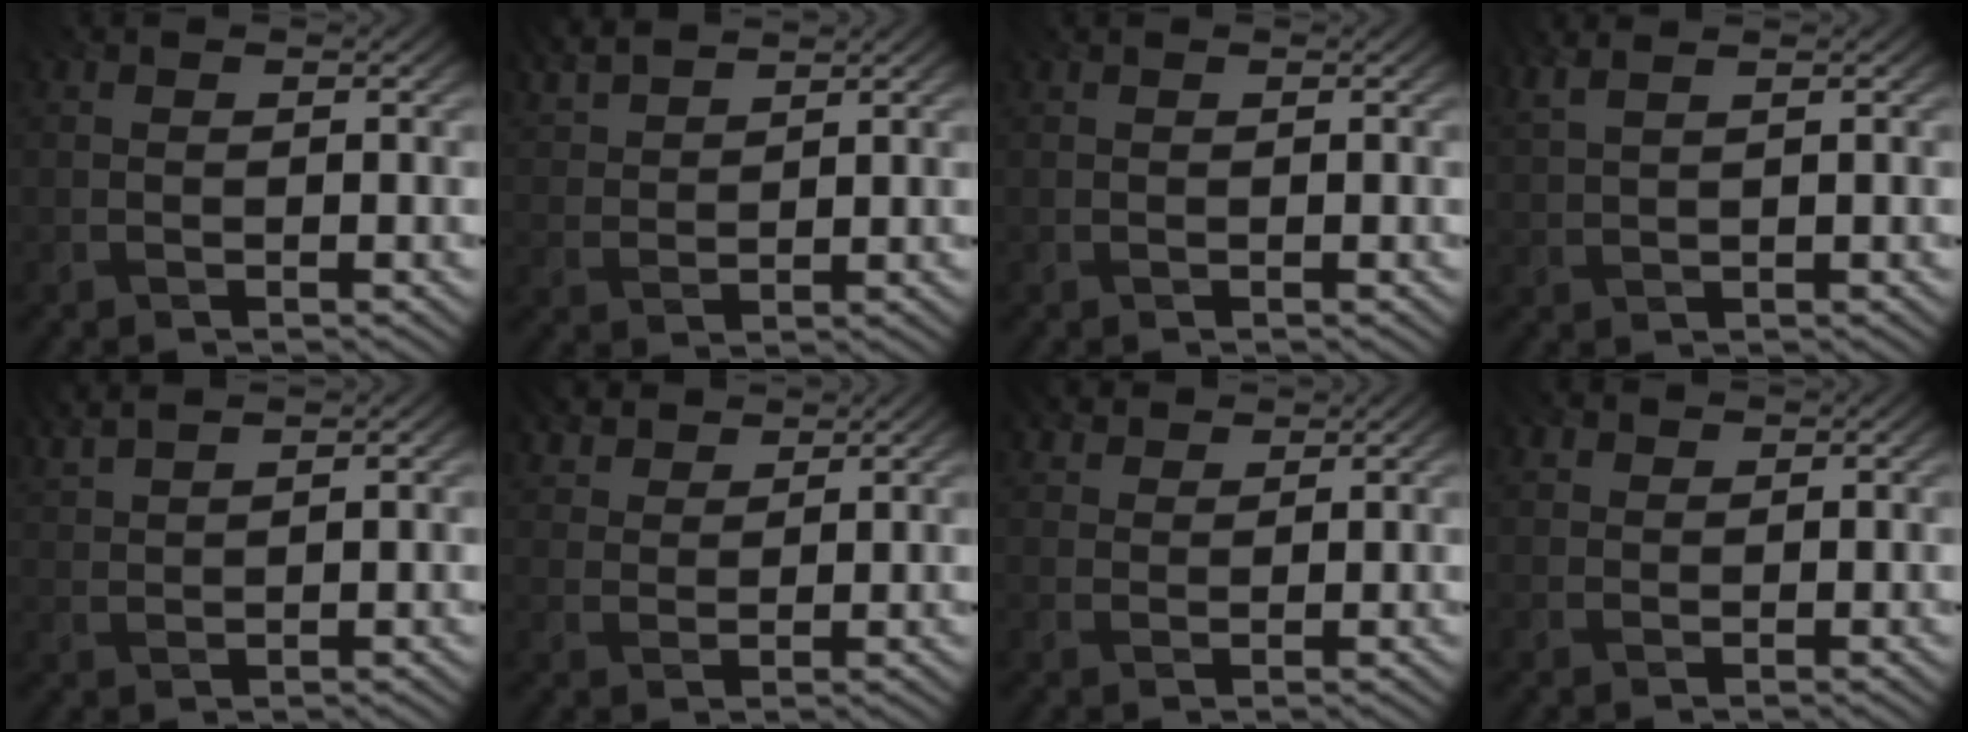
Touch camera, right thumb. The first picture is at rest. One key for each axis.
{"total": 5.4, "fx": 4.7, "fy": 1.3, "fz": 2.4, "tx": -0.060, "ty": 0.003, "tz": 0.091}
{"total": 0.0}
{"total": 3.4, "fx": 2.3, "fy": 0.7, "fz": 2.3, "tx": -0.038, "ty": 0.016, "tz": 0.021}
{"total": 4.3, "fx": 3.7, "fy": 0.6, "fz": 2.1, "tx": -0.040, "ty": 0.010, "tz": 0.060}
{"total": 4.4, "fx": 3.8, "fy": 1.7, "fz": 1.5, "tx": -0.044, "ty": 0.002, "tz": 0.078}
{"total": 3.1, "fx": 2.7, "fy": 1.2, "fz": 0.9, "tx": -0.025, "ty": -0.002, "tz": 0.060}
{"total": 1.6, "fx": 1.1, "fy": 1.1, "fz": 0.4, "tx": -0.013, "ty": 0.001, "tz": 0.023}